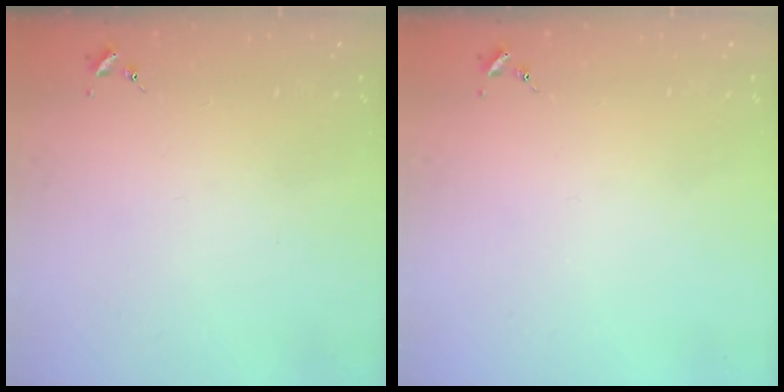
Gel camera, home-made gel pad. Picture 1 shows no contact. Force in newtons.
{"total": 0.0}